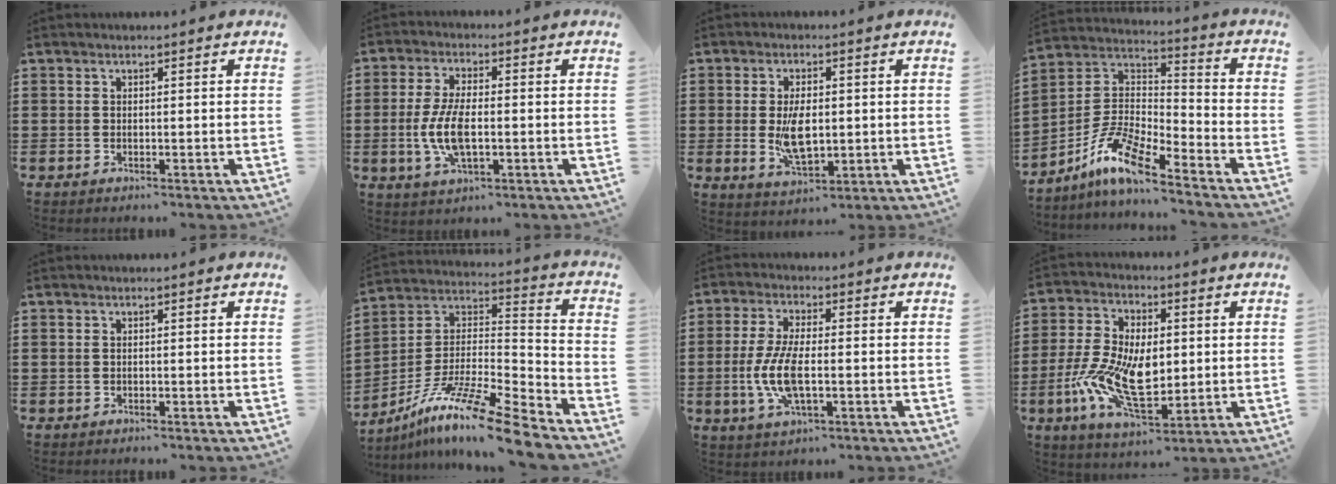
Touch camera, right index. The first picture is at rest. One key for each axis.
{"total": 7.5, "fx": -1.1, "fy": 3.2, "fz": 6.7, "tx": -0.153, "ty": -0.004, "tz": -0.026}
{"total": 6.7, "fx": -0.4, "fy": 3.2, "fz": 5.9, "tx": -0.114, "ty": -0.004, "tz": -0.008}
{"total": 9.7, "fx": -7.0, "fy": 2.1, "fz": 6.3, "tx": -0.152, "ty": -0.002, "tz": -0.147}
{"total": 0.0}
{"total": 12.9, "fx": -10.3, "fy": 0.5, "fz": 7.9, "tx": -0.139, "ty": 0.011, "tz": -0.196}
{"total": 7.8, "fx": -1.4, "fy": 3.0, "fz": 7.1, "tx": -0.156, "ty": -0.007, "tz": -0.029}
{"total": 12.6, "fx": -1.6, "fy": 6.6, "fz": 10.6, "tx": -0.238, "ty": -0.006, "tz": -0.027}